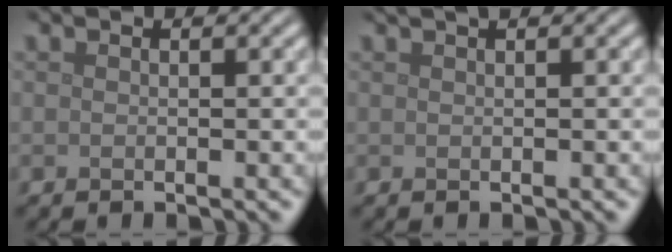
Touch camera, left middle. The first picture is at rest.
{"total": 1.3, "force": [0.9, 0.4, 0.9], "torque": [-0.011, 0.003, 0.008]}